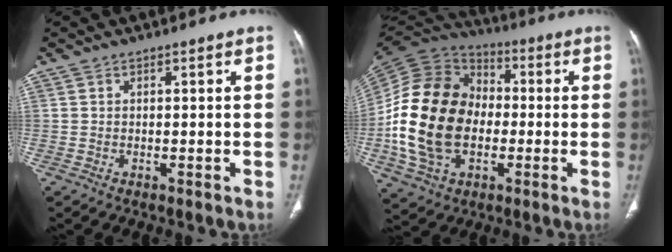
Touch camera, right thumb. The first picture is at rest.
{"total": 22.9, "force": [-2.8, 16.4, 15.8], "torque": [-0.292, 0.020, -0.051]}